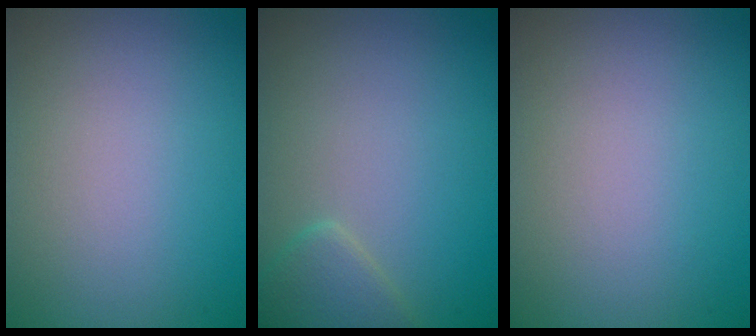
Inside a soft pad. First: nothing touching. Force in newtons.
{"total": 2.1, "press": 2.1, "slide": 0.1}
{"total": 0.0}